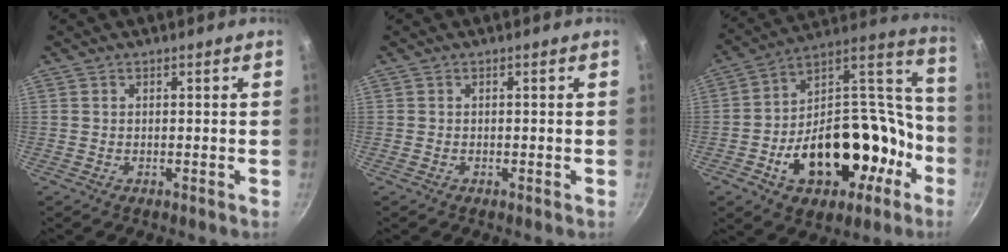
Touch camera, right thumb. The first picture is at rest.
{"total": 0.0}
{"total": 28.9, "force": [-10.0, 18.5, 19.8], "torque": [-0.267, 0.093, -0.141]}